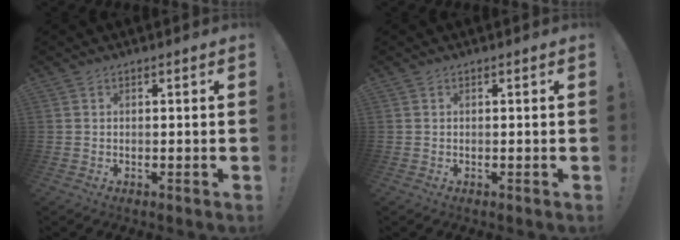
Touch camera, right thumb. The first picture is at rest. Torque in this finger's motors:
{"motor_torque": [0.00, 0.00, -0.14, 0.14, 0.00]}